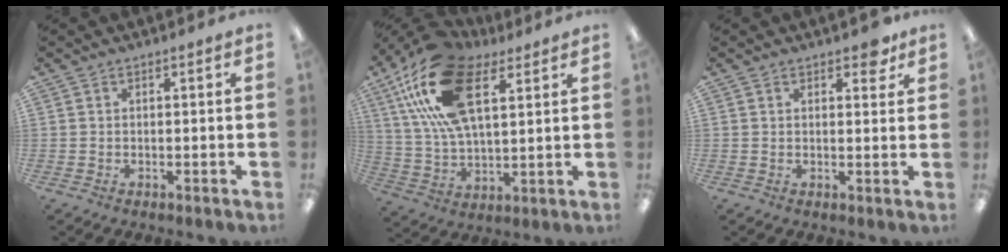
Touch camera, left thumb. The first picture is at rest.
{"total": 22.4, "force": [11.0, 11.3, 15.9], "torque": [-0.339, -0.023, 0.192]}
{"total": 3.6, "force": [2.3, 1.7, 2.2], "torque": [-0.024, -0.006, 0.036]}